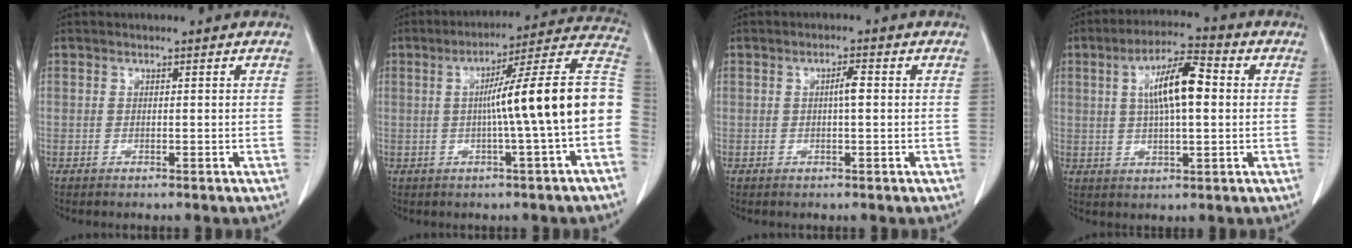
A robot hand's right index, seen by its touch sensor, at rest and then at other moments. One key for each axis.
{"total": 16.3, "fx": -1.0, "fy": -0.7, "fz": 16.3, "tx": -0.220, "ty": 0.036, "tz": -0.023}
{"total": 2.1, "fx": 0.1, "fy": 0.3, "fz": 2.1, "tx": -0.036, "ty": 0.003, "tz": 0.001}
{"total": 9.6, "fx": 1.6, "fy": 2.2, "fz": 9.1, "tx": -0.168, "ty": 0.019, "tz": 0.026}